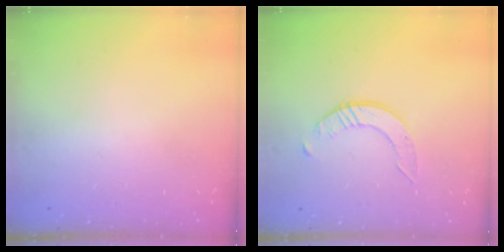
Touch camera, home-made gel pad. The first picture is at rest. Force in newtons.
{"total": 4.5, "press": 4.5, "slide": 0.3}